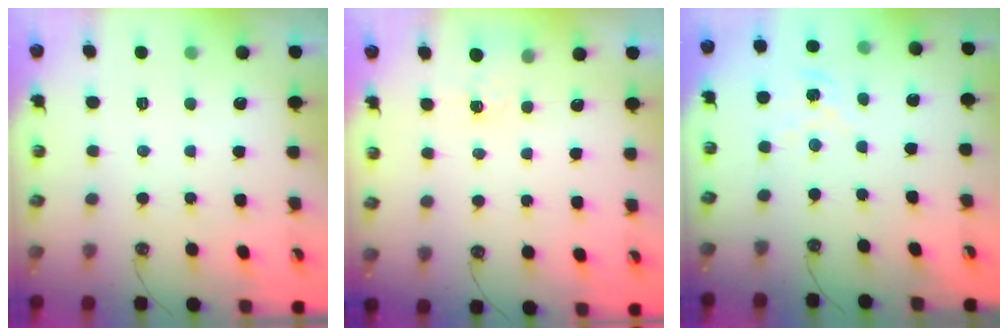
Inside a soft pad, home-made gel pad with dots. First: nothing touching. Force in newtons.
{"total": 1.8, "press": 1.8, "slide": 0.3}
{"total": 1.2, "press": 1.1, "slide": 0.2}